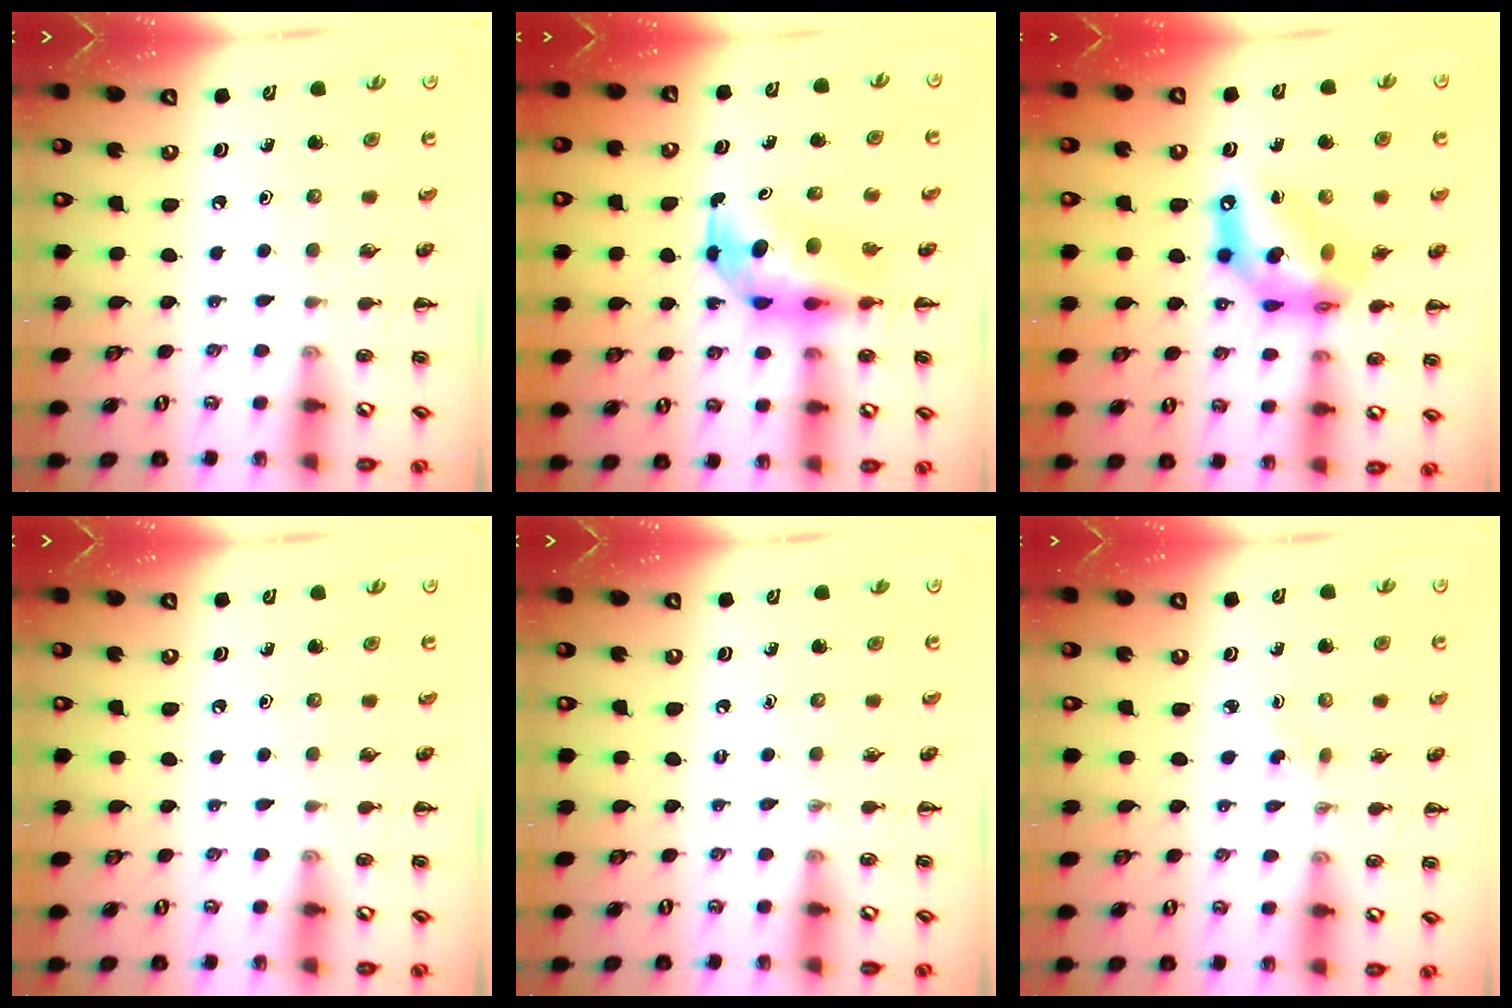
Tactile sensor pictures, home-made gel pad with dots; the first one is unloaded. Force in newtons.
{"total": 6.7, "press": 6.5, "slide": 1.6}
{"total": 12.7, "press": 12.2, "slide": 3.5}
{"total": 0.0}
{"total": 0.0}
{"total": 2.3, "press": 2.1, "slide": 0.9}